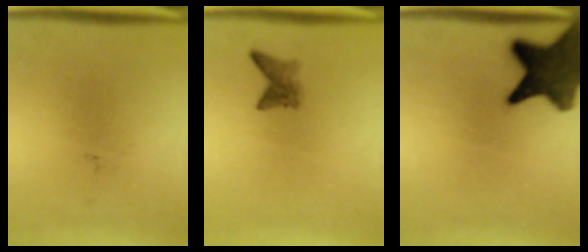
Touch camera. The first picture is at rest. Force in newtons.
{"total": 1.9}
{"total": 14.0}